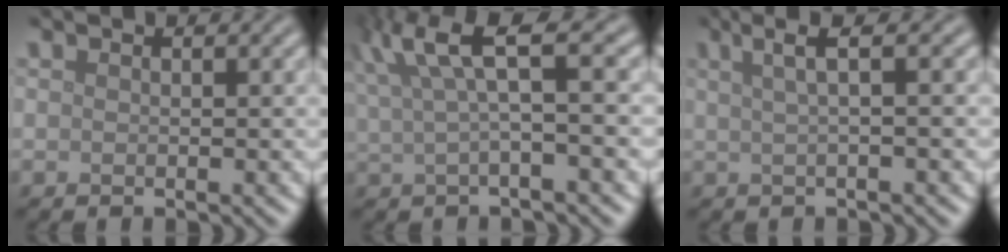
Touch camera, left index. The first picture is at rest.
{"total": 5.2, "force": [2.5, 0.9, 4.4], "torque": [-0.083, 0.019, 0.045]}
{"total": 2.9, "force": [1.0, 0.7, 2.7], "torque": [-0.037, 0.009, 0.016]}